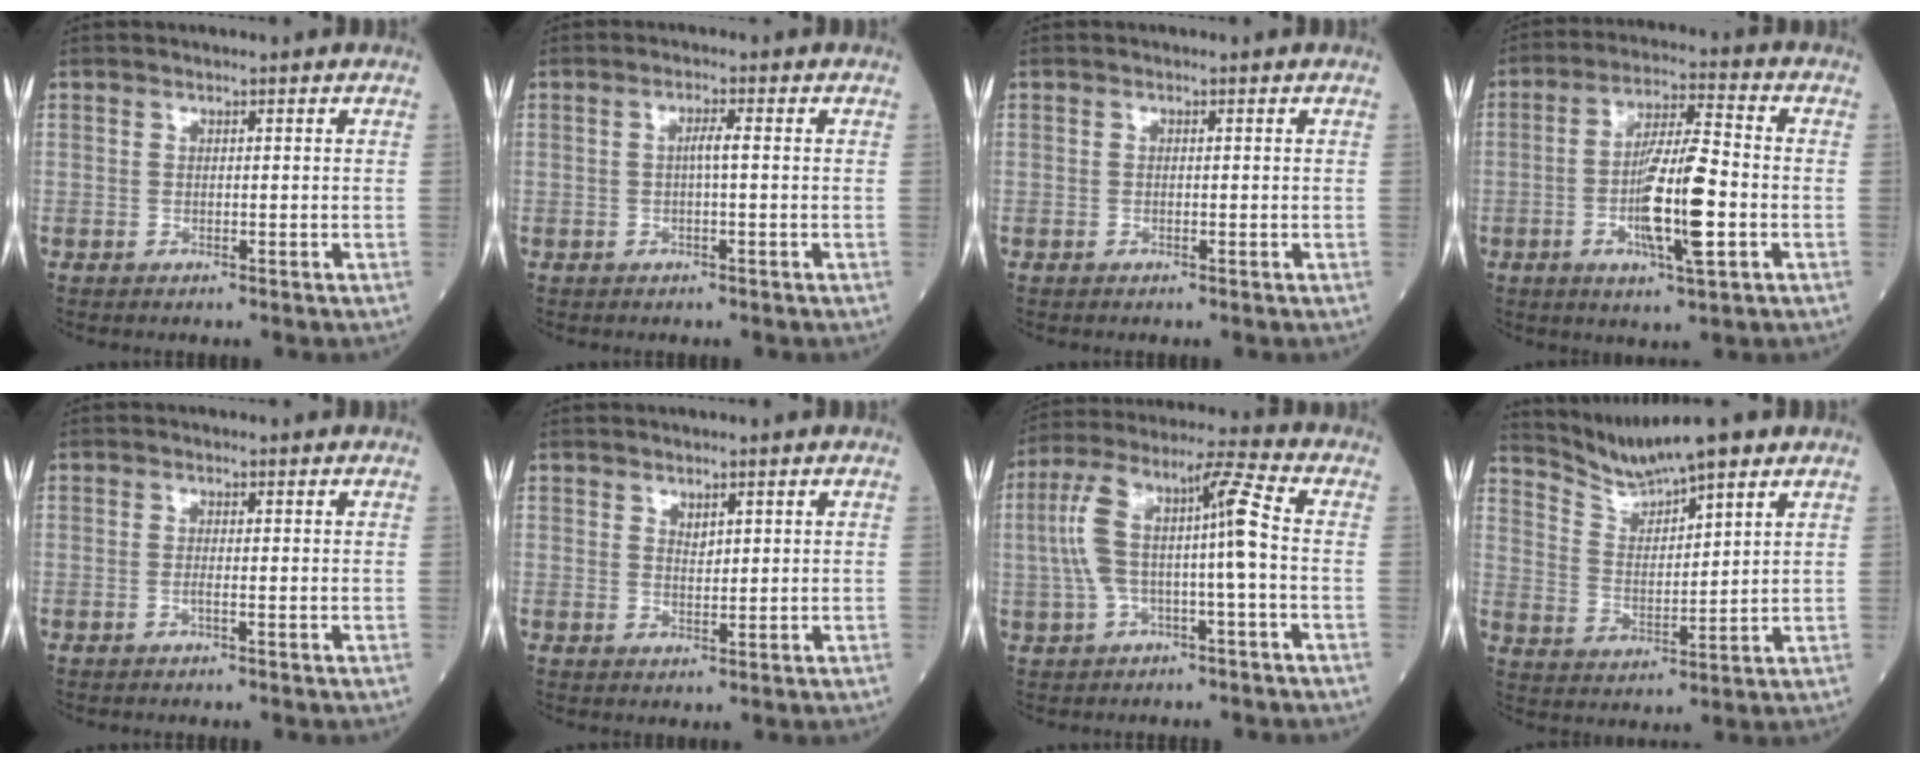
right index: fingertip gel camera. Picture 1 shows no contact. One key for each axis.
{"total": 2.1, "fx": 0.1, "fy": 0.2, "fz": 2.1, "tx": -0.044, "ty": 0.002, "tz": 0.003}
{"total": 0.0}
{"total": 12.2, "fx": -2.7, "fy": 1.6, "fz": 11.7, "tx": -0.214, "ty": -0.003, "tz": -0.047}
{"total": 0.6, "fx": -0.2, "fy": 0.0, "fz": 0.6, "tx": -0.016, "ty": -0.001, "tz": -0.003}
{"total": 1.9, "fx": 1.1, "fy": 0.8, "fz": 1.3, "tx": -0.029, "ty": -0.003, "tz": 0.025}
{"total": 12.0, "fx": -0.6, "fy": 1.9, "fz": 11.8, "tx": -0.243, "ty": 0.045, "tz": -0.009}
{"total": 8.9, "fx": 8.1, "fy": 0.3, "fz": 3.7, "tx": -0.082, "ty": 0.010, "tz": 0.158}